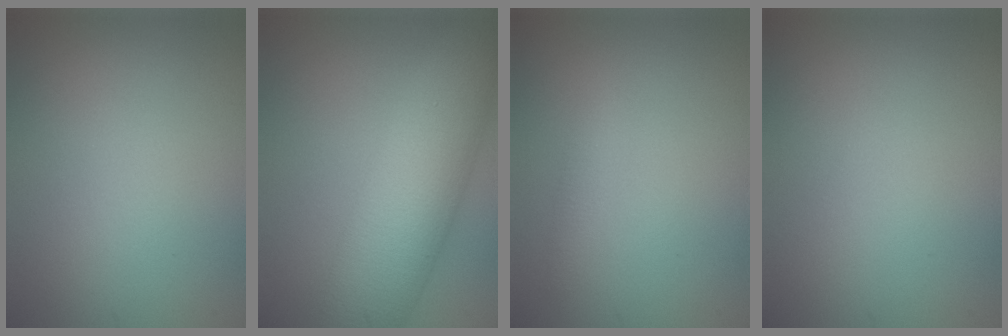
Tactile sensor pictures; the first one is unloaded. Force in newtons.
{"total": 8.8, "press": 8.8, "slide": 0.2}
{"total": 1.1, "press": 1.1, "slide": 0.0}
{"total": 0.0}